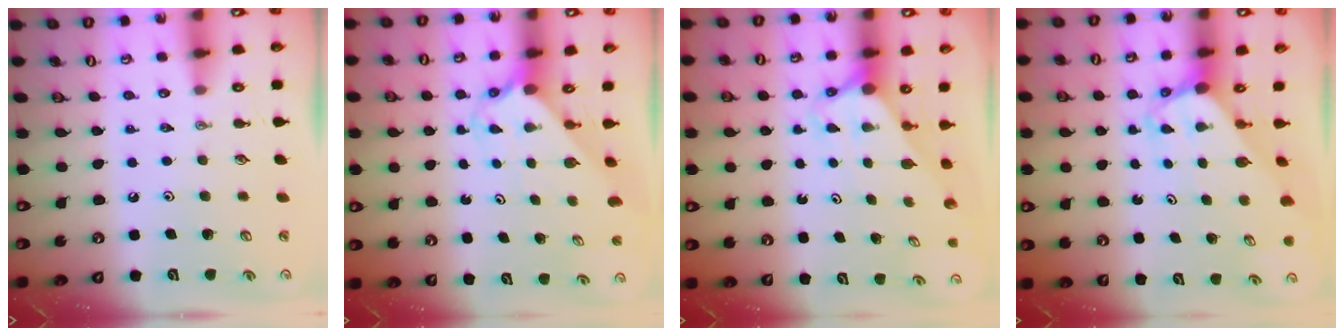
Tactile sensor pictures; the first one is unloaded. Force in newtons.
{"total": 2.3, "press": 2.3, "slide": 0.2}
{"total": 2.9, "press": 2.9, "slide": 0.0}
{"total": 3.2, "press": 3.2, "slide": 0.2}